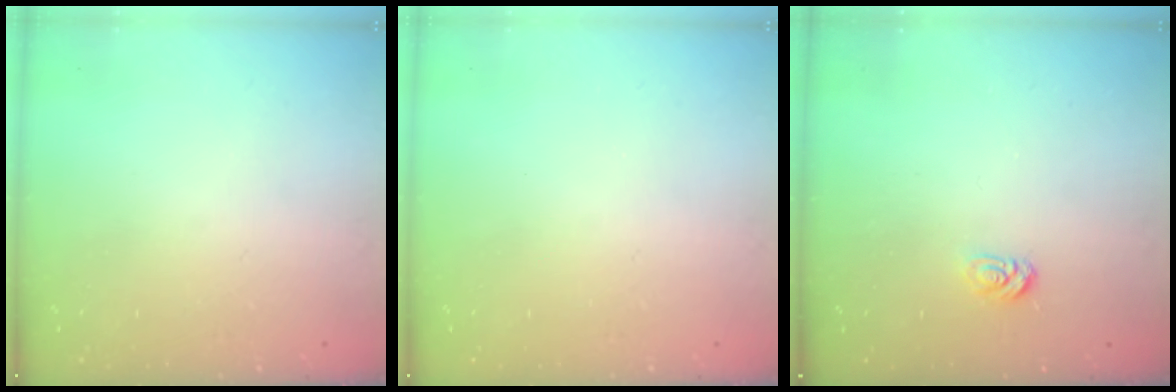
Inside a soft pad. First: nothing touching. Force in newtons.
{"total": 0.0}
{"total": 3.7, "press": 3.6, "slide": 0.4}